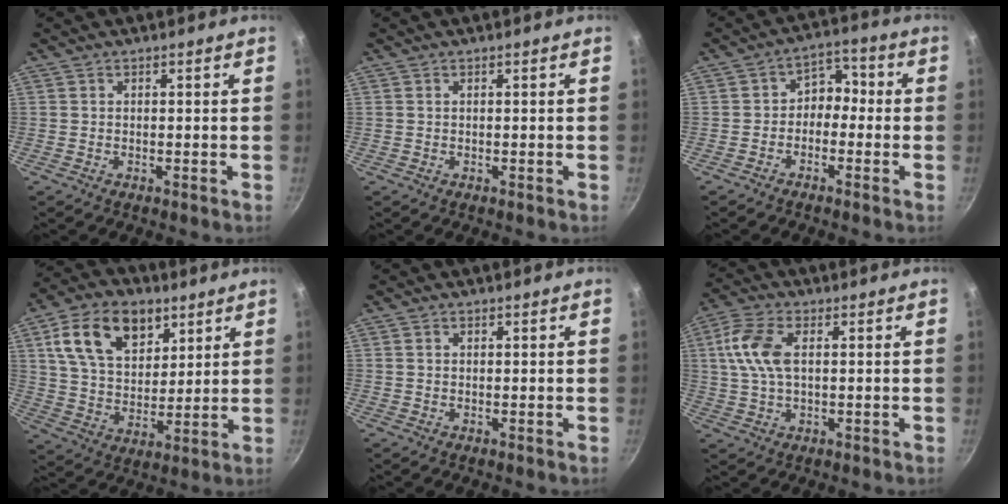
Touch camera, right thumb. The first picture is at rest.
{"total": 0.0}
{"total": 5.3, "force": [-1.3, 4.2, 3.0], "torque": [-0.009, 0.031, -0.037]}
{"total": 17.1, "force": [7.8, 11.0, 10.5], "torque": [-0.156, -0.019, 0.137]}
{"total": 0.9, "force": [0.4, 0.6, 0.5], "torque": [-0.008, 0.004, 0.005]}
{"total": 9.2, "force": [1.8, 5.0, 7.5], "torque": [-0.155, 0.014, 0.027]}